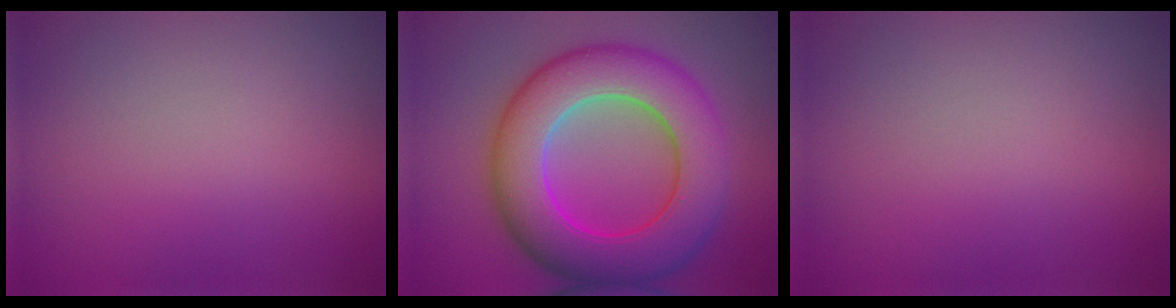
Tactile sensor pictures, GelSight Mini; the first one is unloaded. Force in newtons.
{"total": 11.3, "press": 11.3, "slide": 0.2}
{"total": 0.0}